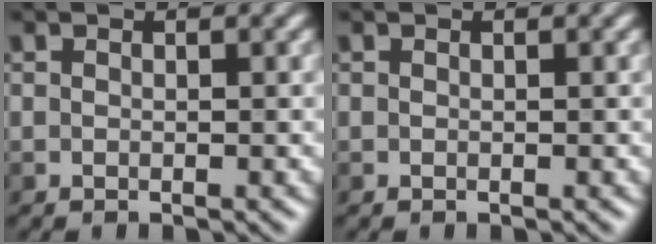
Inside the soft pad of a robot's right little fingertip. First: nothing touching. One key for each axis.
{"total": 0.0}